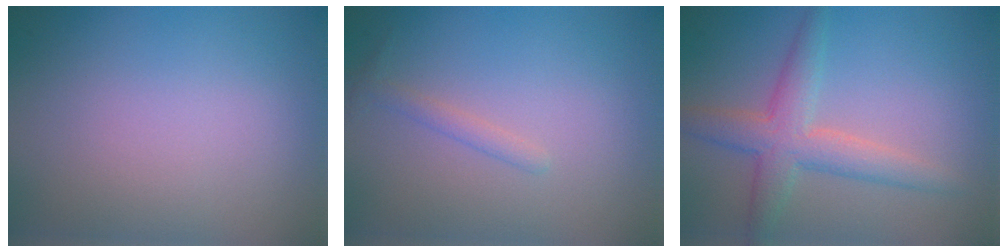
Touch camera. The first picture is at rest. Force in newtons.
{"total": 1.0, "press": 1.0, "slide": 0.0}
{"total": 4.2, "press": 4.2, "slide": 0.1}